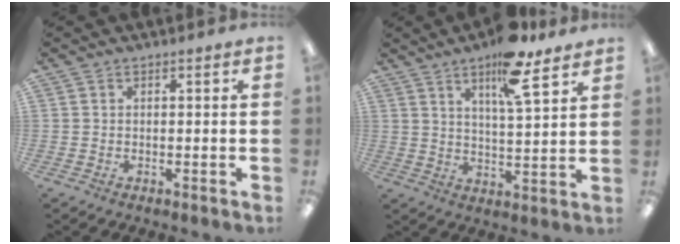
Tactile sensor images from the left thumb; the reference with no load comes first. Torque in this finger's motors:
{"motor_torque": [1.71, 0.87, 0.94, -1.07, 0.23]}